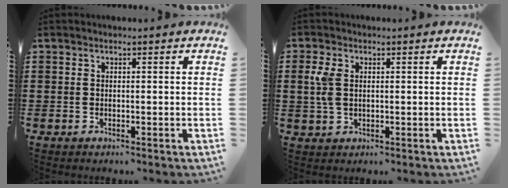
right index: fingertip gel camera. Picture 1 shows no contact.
{"total": 3.8, "force": [0.8, 2.3, 2.9], "torque": [-0.078, 0.003, 0.009]}